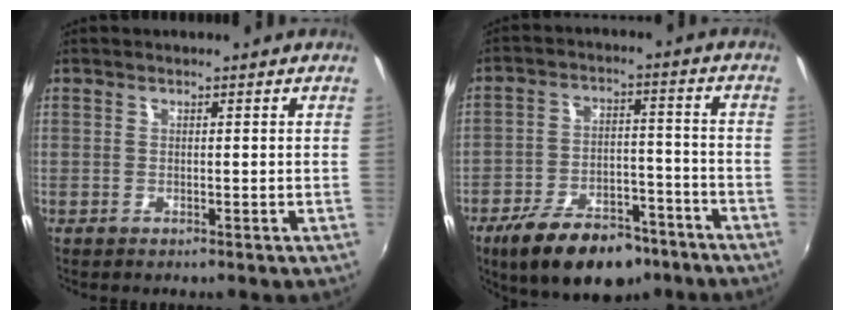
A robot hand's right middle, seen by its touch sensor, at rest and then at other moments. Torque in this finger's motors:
{"motor_torque": [1.15, -0.99, 0.70, 0.18]}